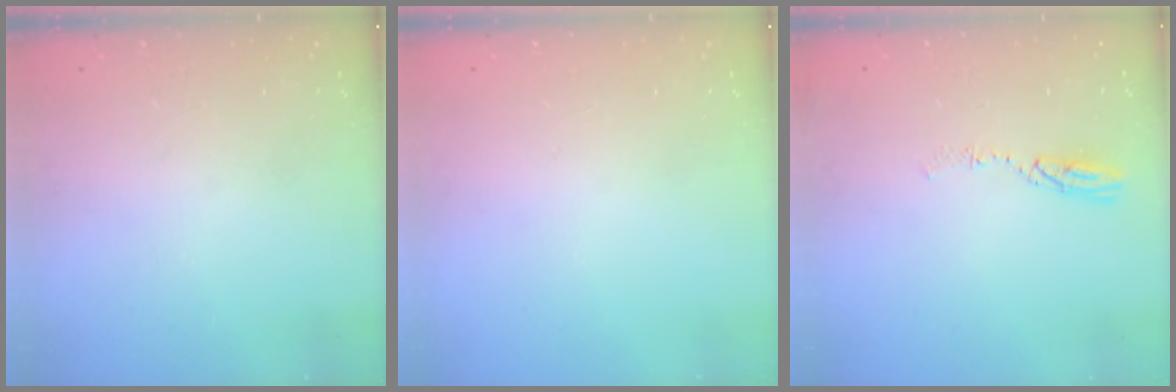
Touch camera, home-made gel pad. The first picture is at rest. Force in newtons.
{"total": 0.0}
{"total": 5.2, "press": 5.1, "slide": 0.4}